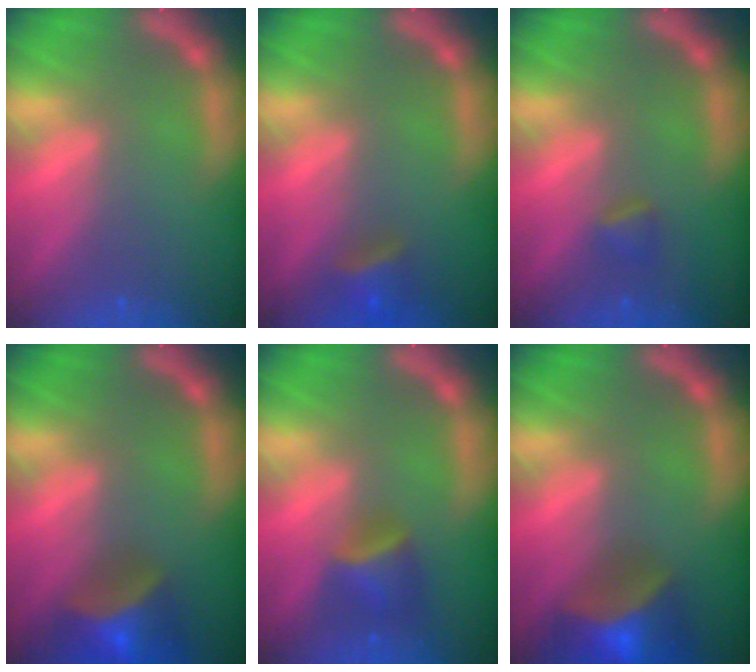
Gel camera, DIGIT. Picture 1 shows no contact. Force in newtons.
{"total": 2.9}
{"total": 1.4}
{"total": 7.0}
{"total": 3.4}
{"total": 8.4}